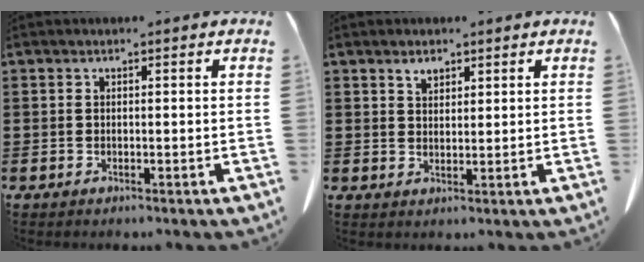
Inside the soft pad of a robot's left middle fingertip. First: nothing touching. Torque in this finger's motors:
{"motor_torque": [0.09, 0.03, 0.01, 0.01]}